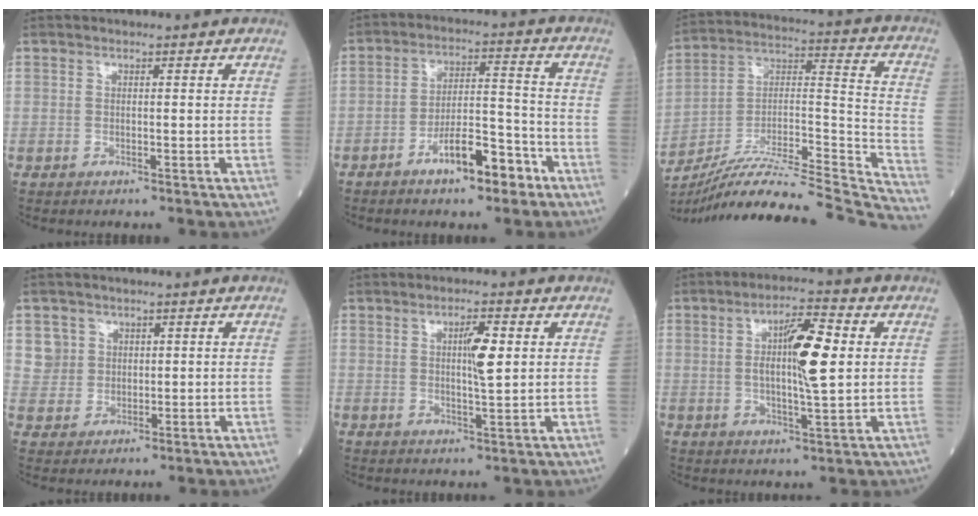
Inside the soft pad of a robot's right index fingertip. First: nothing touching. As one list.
[{"total": 8.9, "force": [-5.3, 2.4, 6.7], "torque": [-0.114, 0.015, -0.088]}, {"total": 32.5, "force": [-29.4, 1.2, 14.0], "torque": [-0.169, -0.014, -0.441]}, {"total": 3.6, "force": [1.4, 3.3, -0.2], "torque": [0.014, 0.008, 0.025]}, {"total": 4.2, "force": [1.0, 0.5, 4.0], "torque": [-0.066, 0.001, 0.016]}, {"total": 9.2, "force": [1.3, 1.2, 9.0], "torque": [-0.154, 0.008, 0.022]}]